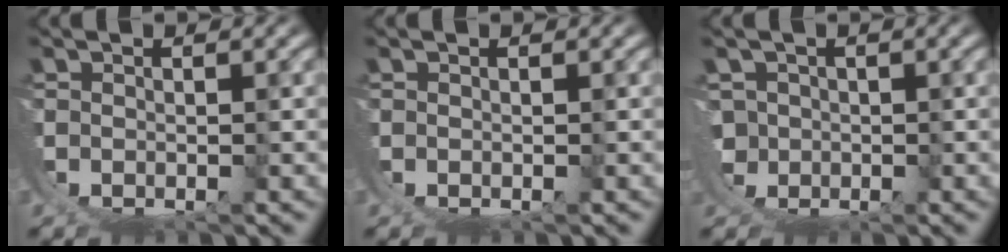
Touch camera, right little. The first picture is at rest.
{"total": 0.0}
{"total": 5.8, "force": [-1.0, 5.3, 2.1], "torque": [-0.068, -0.036, -0.011]}